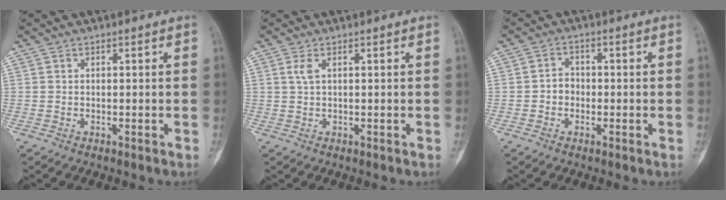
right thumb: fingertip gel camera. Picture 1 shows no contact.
{"total": 1.6, "force": [0.6, 0.5, 1.4], "torque": [-0.040, 0.006, 0.018]}
{"total": 2.9, "force": [-0.7, 2.5, 1.3], "torque": [-0.006, 0.011, -0.019]}